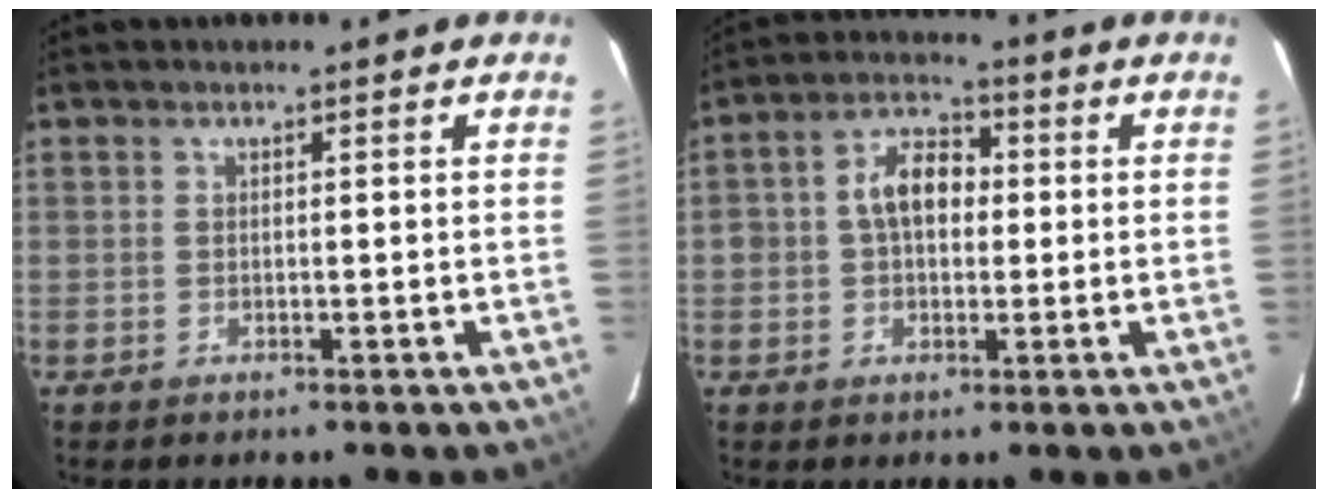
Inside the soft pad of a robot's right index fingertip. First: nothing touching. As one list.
[{"total": 7.3, "force": [0.2, 5.3, 5.1], "torque": [-0.093, 0.026, 0.004]}]